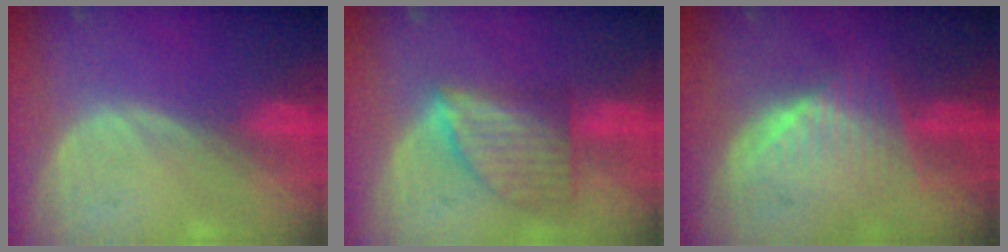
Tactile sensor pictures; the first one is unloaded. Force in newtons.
{"total": 7.5, "press": 6.9, "slide": 3.0}
{"total": 6.6, "press": 6.2, "slide": 2.3}